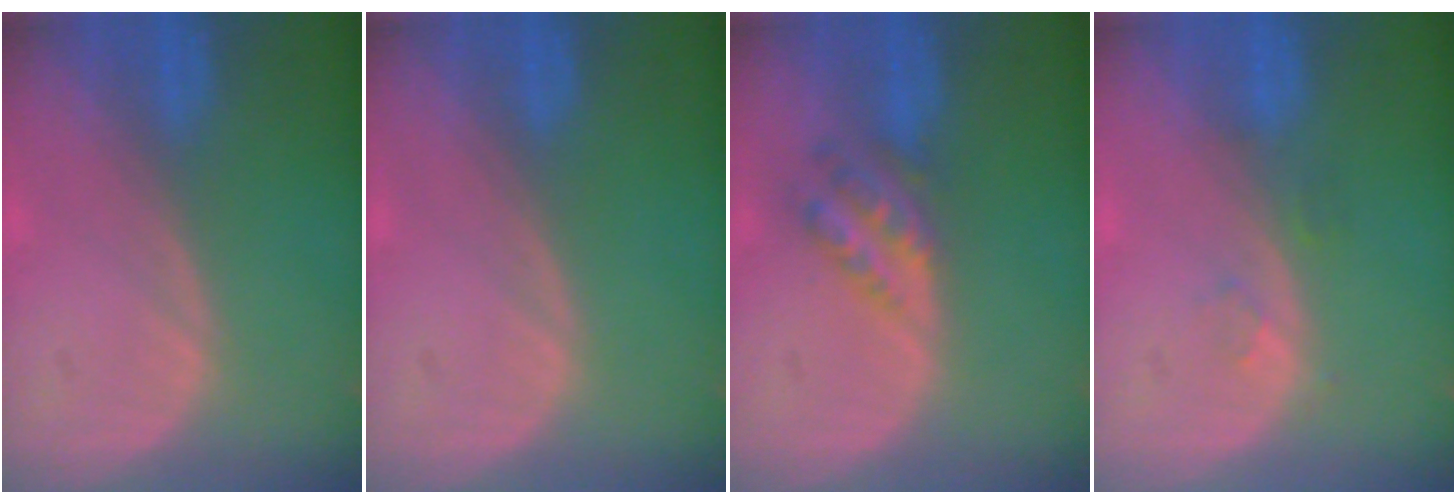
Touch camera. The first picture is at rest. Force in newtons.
{"total": 0.0}
{"total": 4.5, "press": 4.0, "slide": 2.0}
{"total": 1.4, "press": 1.4, "slide": 0.1}